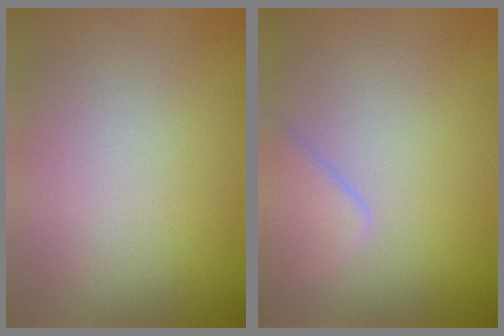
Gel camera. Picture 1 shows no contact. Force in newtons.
{"total": 2.3, "press": 2.3, "slide": 0.1}